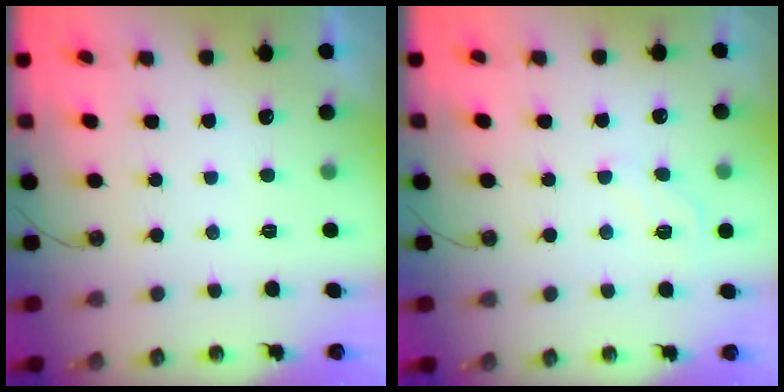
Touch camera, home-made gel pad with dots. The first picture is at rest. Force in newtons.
{"total": 3.8, "press": 3.8, "slide": 0.6}